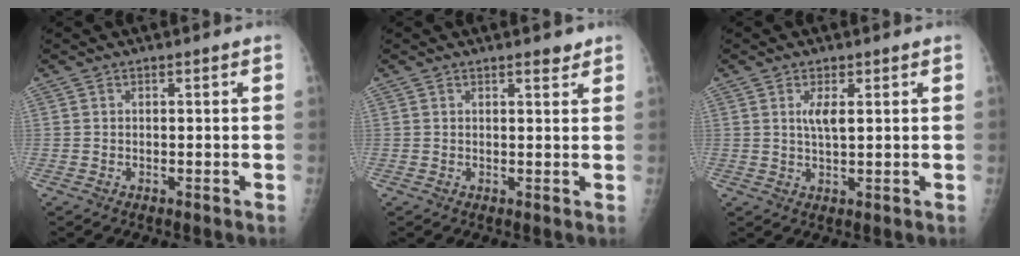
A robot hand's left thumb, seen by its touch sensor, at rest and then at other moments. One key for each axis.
{"total": 2.0, "fx": 1.7, "fy": 0.6, "fz": 1.0, "tx": -0.005, "ty": -0.010, "tz": 0.021}
{"total": 3.3, "fx": 1.2, "fy": 1.2, "fz": 2.8, "tx": -0.047, "ty": -0.008, "tz": 0.023}